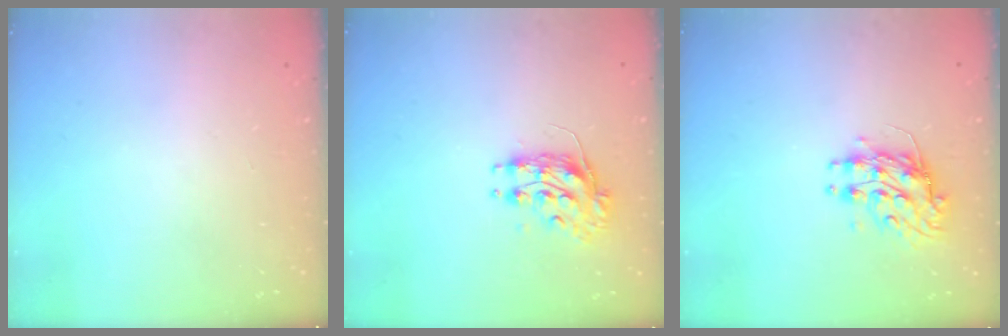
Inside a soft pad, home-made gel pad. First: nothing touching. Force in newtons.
{"total": 8.3, "press": 8.3, "slide": 0.2}
{"total": 9.2, "press": 9.2, "slide": 0.1}